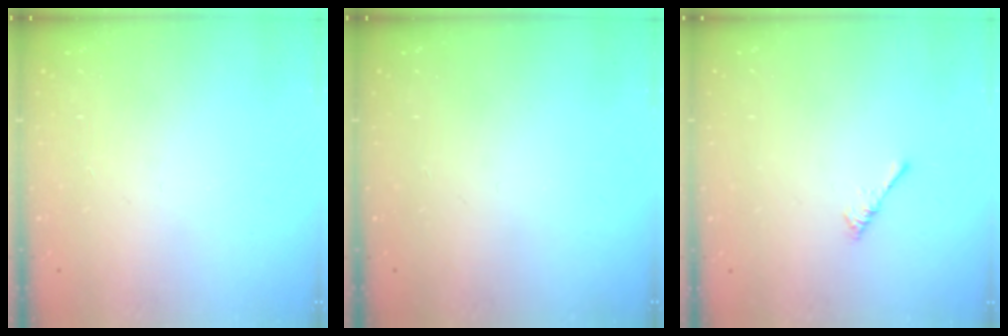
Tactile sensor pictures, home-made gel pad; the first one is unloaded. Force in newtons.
{"total": 0.0}
{"total": 0.0}